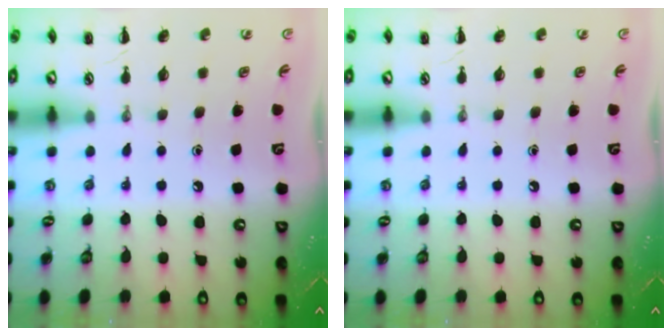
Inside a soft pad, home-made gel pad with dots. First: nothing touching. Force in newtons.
{"total": 0.0}